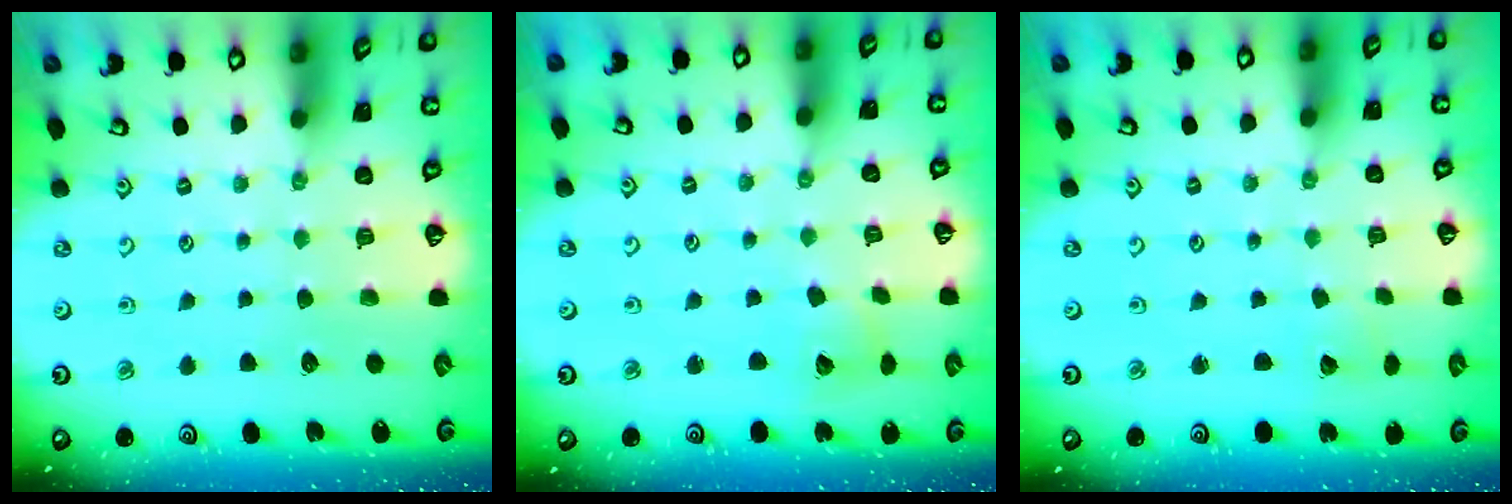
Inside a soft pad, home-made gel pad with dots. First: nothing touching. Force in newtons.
{"total": 5.5, "press": 5.4, "slide": 0.6}
{"total": 1.8, "press": 1.8, "slide": 0.1}